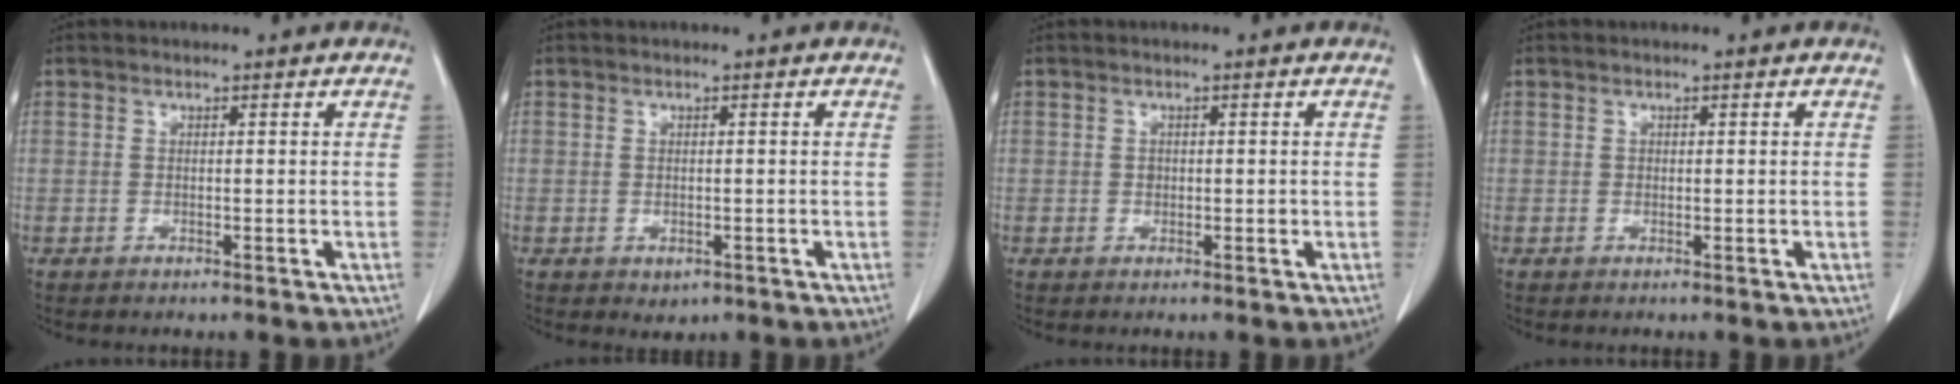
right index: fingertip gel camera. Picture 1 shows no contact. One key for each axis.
{"total": 1.6, "fx": -0.8, "fy": 1.2, "fz": 0.8, "tx": -0.009, "ty": 0.001, "tz": -0.001}
{"total": 0.9, "fx": -0.1, "fy": 0.8, "fz": 0.5, "tx": -0.007, "ty": 0.002, "tz": -0.001}
{"total": 0.0}